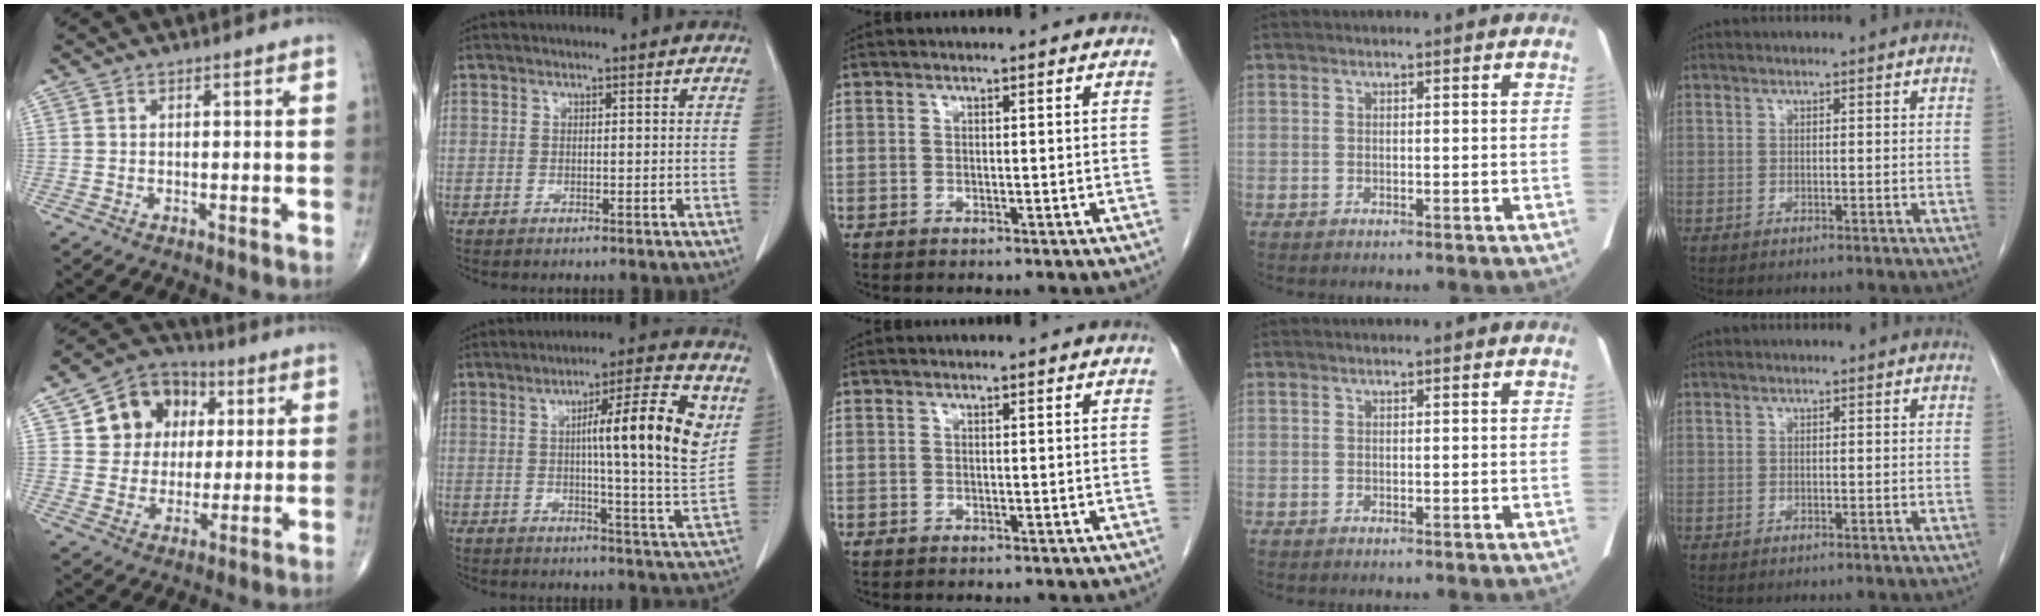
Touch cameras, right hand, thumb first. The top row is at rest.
{"thumb": {"total": 13.2, "force": [3.8, 11.3, 5.8], "torque": [-0.047, 0.001, 0.063]}, "index": {"total": 13.3, "force": [3.7, -0.1, 12.8], "torque": [-0.186, 0.001, 0.047]}}